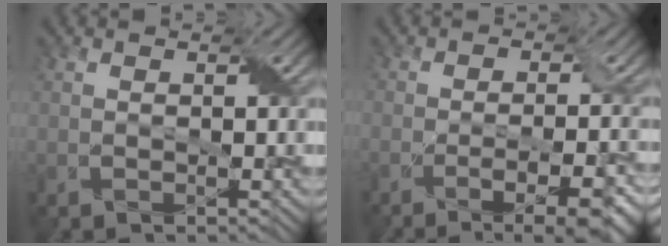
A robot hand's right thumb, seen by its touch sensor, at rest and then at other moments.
{"total": 8.8, "force": [-5.3, 2.5, 6.5], "torque": [-0.080, 0.003, -0.068]}